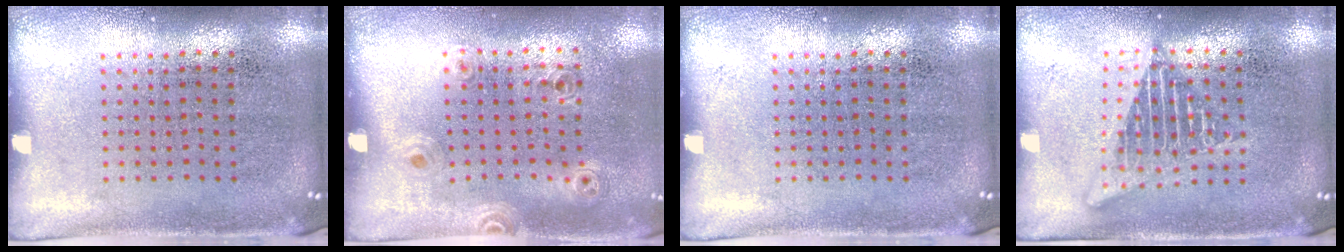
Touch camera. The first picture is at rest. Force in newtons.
{"total": 1.1, "press": 0.9, "slide": 0.7}
{"total": 0.0}
{"total": 2.6, "press": 2.6, "slide": 0.3}